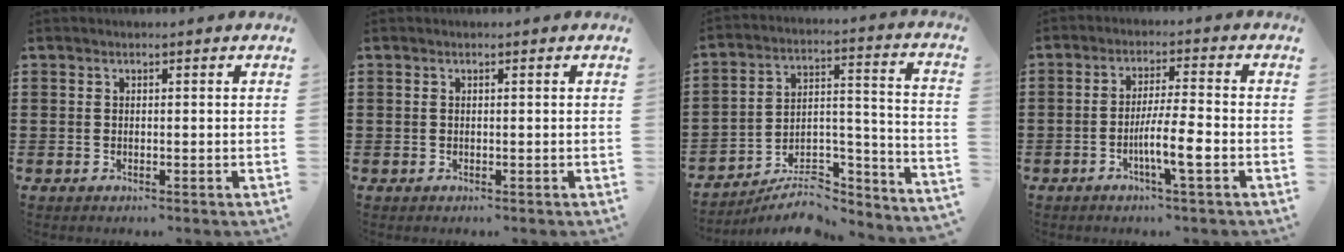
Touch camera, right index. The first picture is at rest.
{"total": 0.0}
{"total": 6.4, "force": [-5.0, 2.6, 3.1], "torque": [-0.046, 0.005, -0.094]}
{"total": 6.4, "force": [-2.4, 0.3, 6.0], "torque": [-0.112, -0.011, -0.045]}